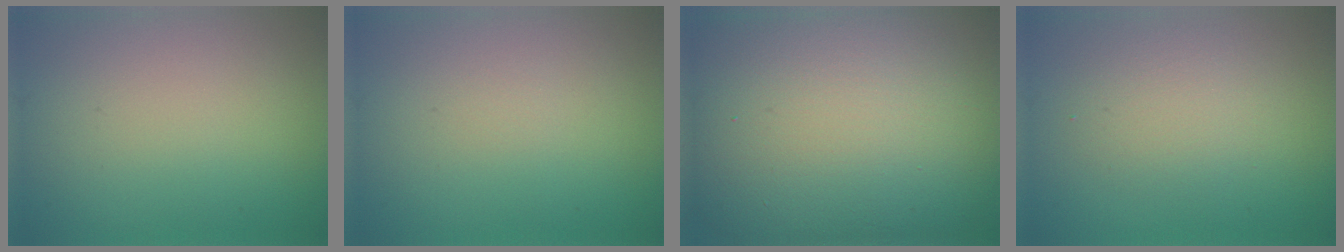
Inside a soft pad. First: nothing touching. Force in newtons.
{"total": 0.0}
{"total": 20.5, "press": 20.5, "slide": 0.9}
{"total": 2.4, "press": 2.4, "slide": 0.2}